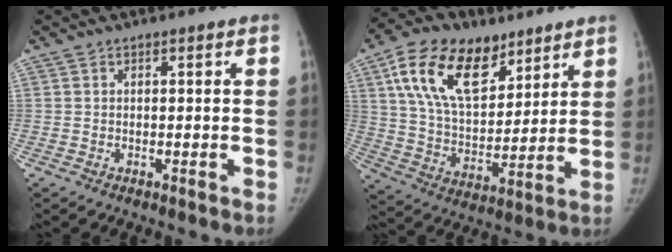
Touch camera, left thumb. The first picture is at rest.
{"total": 20.4, "force": [10.5, 11.7, 13.0], "torque": [-0.204, -0.031, 0.189]}